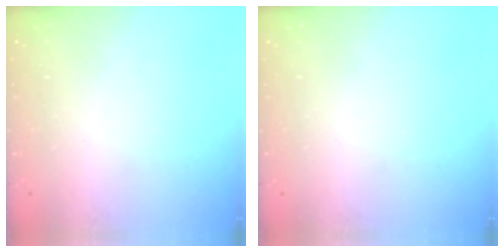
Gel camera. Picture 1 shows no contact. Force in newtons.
{"total": 0.0}